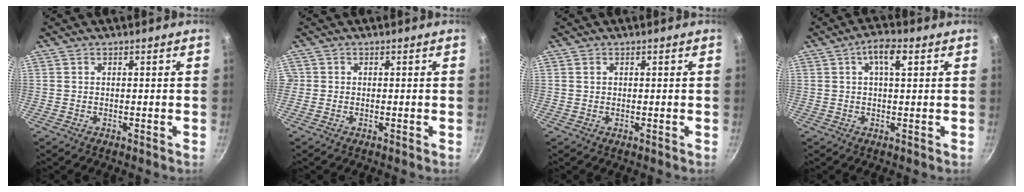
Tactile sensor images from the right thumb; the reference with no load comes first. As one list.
[{"total": 0.7, "force": [0.0, 0.6, 0.0], "torque": [0.006, 0.001, -0.004]}, {"total": 0.7, "force": [0.3, 0.6, 0.3], "torque": [-0.005, 0.002, 0.005]}, {"total": 5.0, "force": [1.7, 1.7, 4.5], "torque": [-0.075, 0.008, 0.026]}]